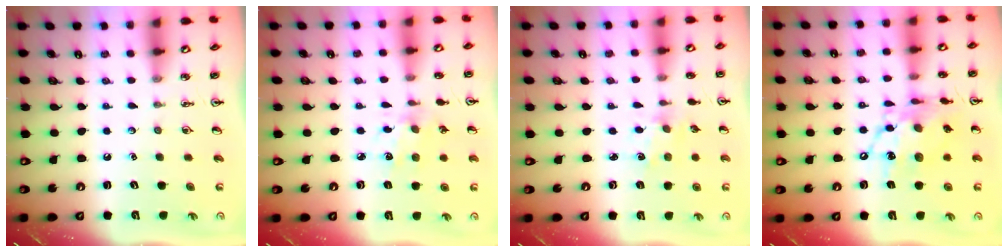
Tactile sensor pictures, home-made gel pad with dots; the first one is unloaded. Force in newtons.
{"total": 2.8, "press": 2.7, "slide": 0.7}
{"total": 1.5, "press": 1.5, "slide": 0.1}
{"total": 14.4, "press": 14.4, "slide": 1.1}